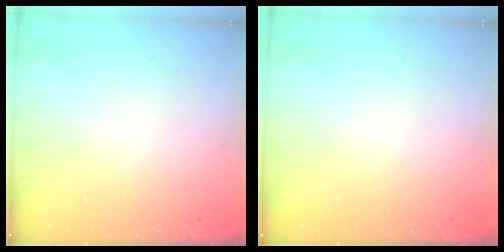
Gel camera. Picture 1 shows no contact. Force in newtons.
{"total": 0.0}